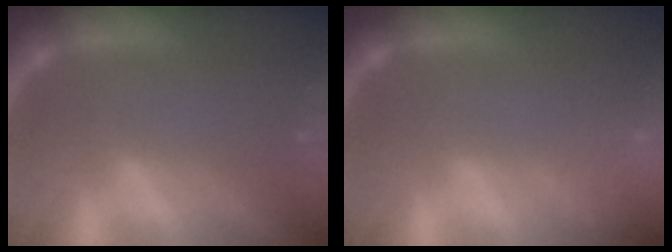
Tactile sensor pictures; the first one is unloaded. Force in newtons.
{"total": 8.5}